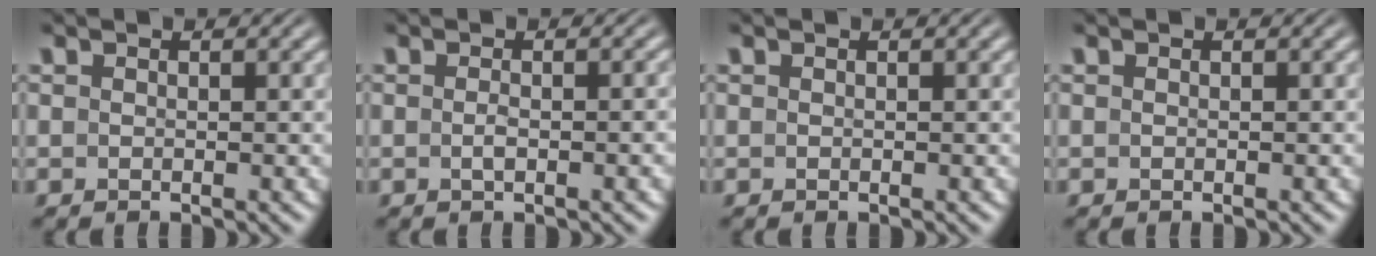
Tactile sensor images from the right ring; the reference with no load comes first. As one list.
[{"total": 1.1, "force": [-0.6, -0.3, 0.8], "torque": [-0.017, -0.003, -0.008]}, {"total": 0.0}, {"total": 0.0}]